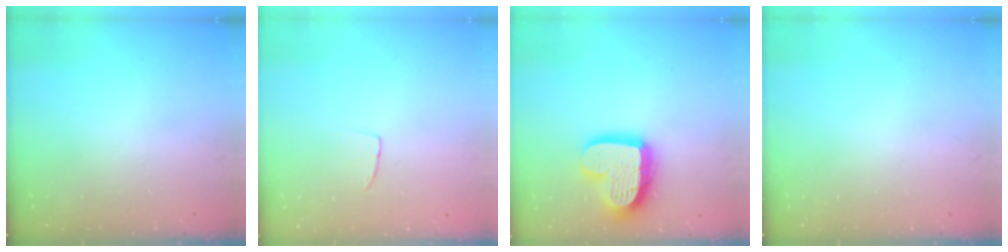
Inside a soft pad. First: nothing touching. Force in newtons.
{"total": 3.8, "press": 3.7, "slide": 0.2}
{"total": 16.5, "press": 16.4, "slide": 1.3}
{"total": 0.0}